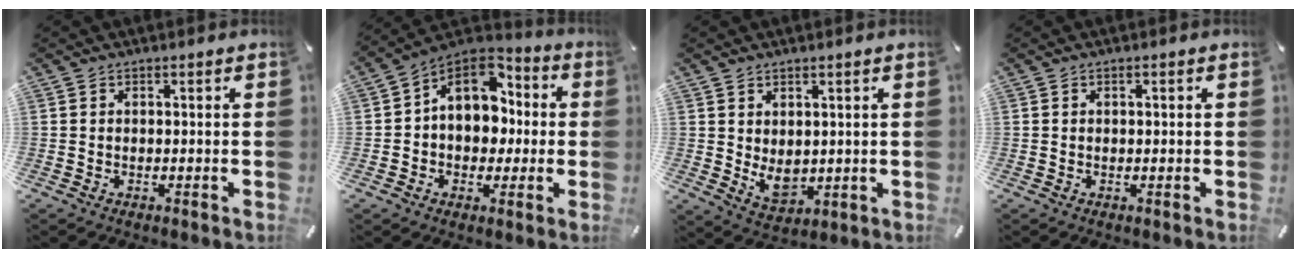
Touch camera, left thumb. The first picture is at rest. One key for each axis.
{"total": 12.7, "fx": 2.4, "fy": 10.2, "fz": 7.2, "tx": -0.130, "ty": -0.010, "tz": 0.044}
{"total": 5.8, "fx": 1.2, "fy": 4.3, "fz": 3.7, "tx": -0.065, "ty": -0.016, "tz": 0.022}
{"total": 0.5, "fx": 0.2, "fy": 0.2, "fz": 0.5, "tx": -0.009, "ty": 0.002, "tz": 0.002}